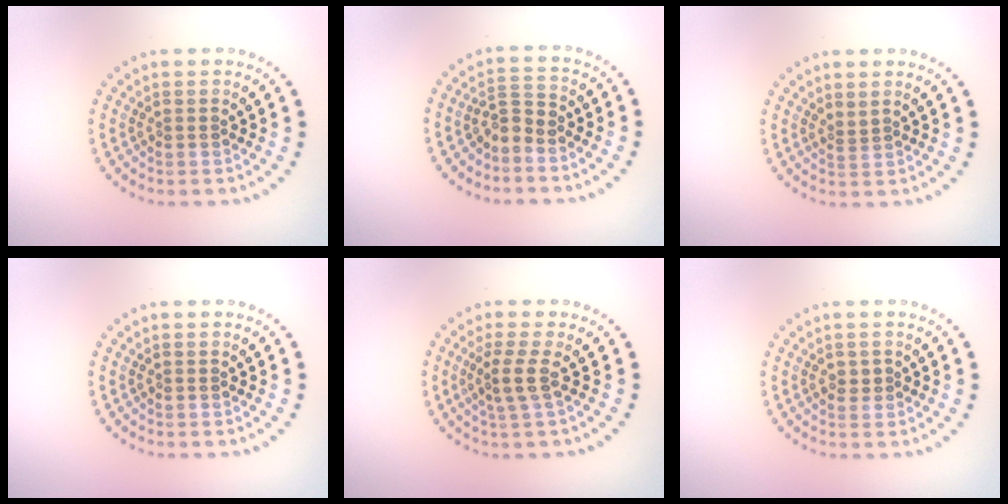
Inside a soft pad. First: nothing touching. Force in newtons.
{"total": 2.3, "press": 1.5, "slide": 1.7}
{"total": 0.5, "press": 0.0, "slide": 0.5}
{"total": 0.0}
{"total": 2.2, "press": 1.7, "slide": 1.5}
{"total": 1.1, "press": 1.1, "slide": 0.2}